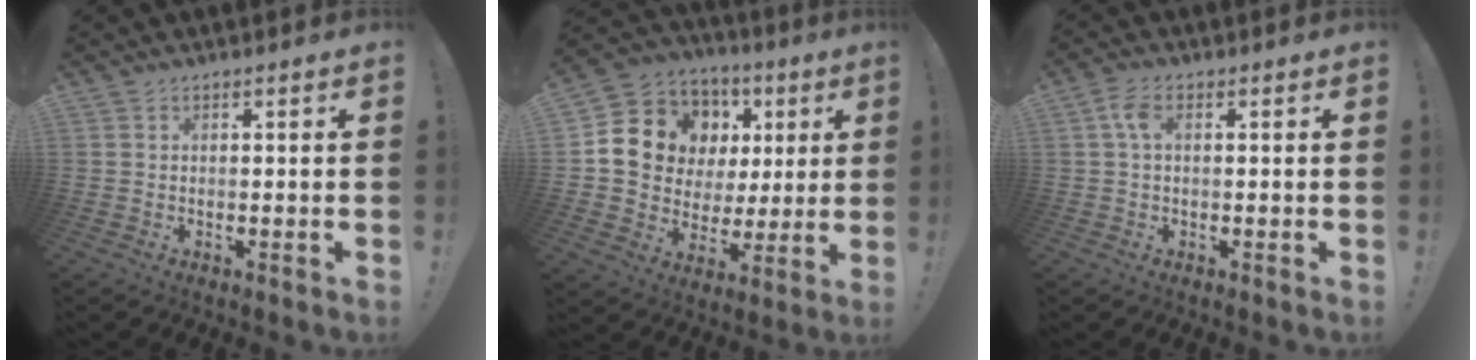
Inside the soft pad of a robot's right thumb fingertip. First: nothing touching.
{"total": 14.1, "force": [4.5, 12.2, 5.4], "torque": [-0.082, -0.024, 0.110]}
{"total": 4.2, "force": [0.8, 2.1, 3.6], "torque": [-0.069, 0.003, 0.011]}